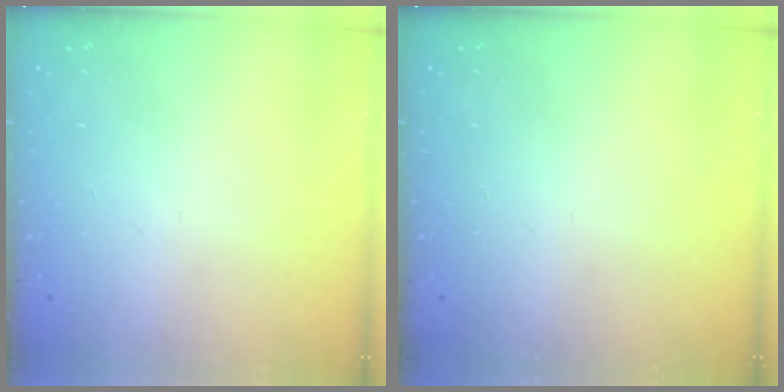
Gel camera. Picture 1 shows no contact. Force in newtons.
{"total": 0.0}